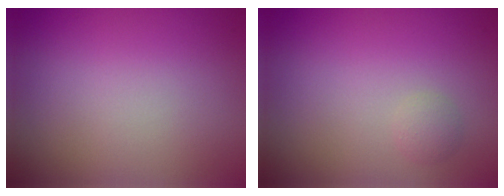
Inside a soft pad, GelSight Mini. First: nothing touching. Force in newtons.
{"total": 1.0, "press": 1.0, "slide": 0.1}